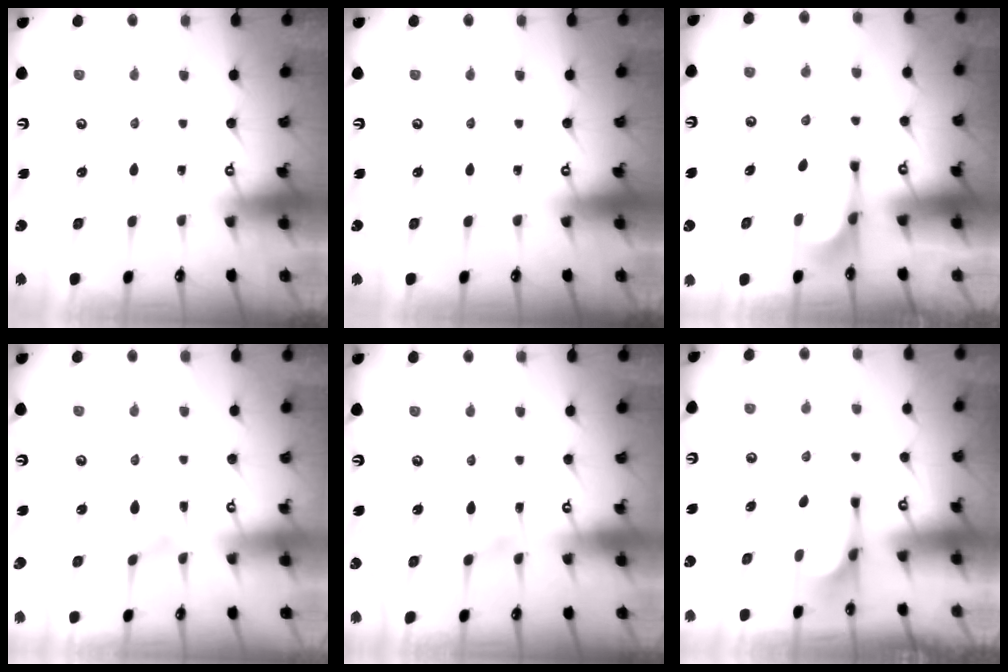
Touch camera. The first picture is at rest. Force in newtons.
{"total": 0.0}
{"total": 2.1, "press": 1.9, "slide": 0.8}
{"total": 2.9, "press": 2.8, "slide": 1.0}
{"total": 6.2, "press": 6.2, "slide": 0.7}
{"total": 5.1, "press": 5.1, "slide": 0.5}